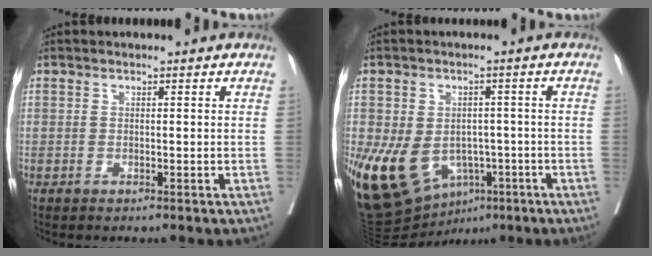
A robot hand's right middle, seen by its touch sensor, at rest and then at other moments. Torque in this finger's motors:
{"motor_torque": [2.14, 0.00, 1.05, 0.21]}